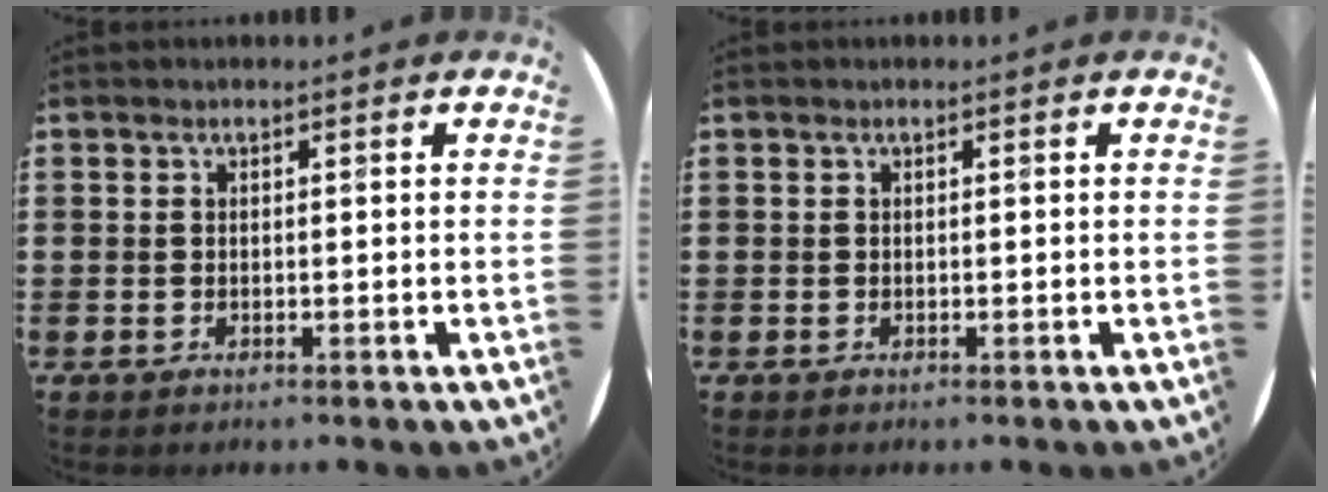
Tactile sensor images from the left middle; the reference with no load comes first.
{"total": 0.0}